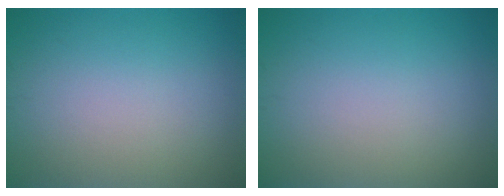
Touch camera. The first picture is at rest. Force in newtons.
{"total": 0.0}